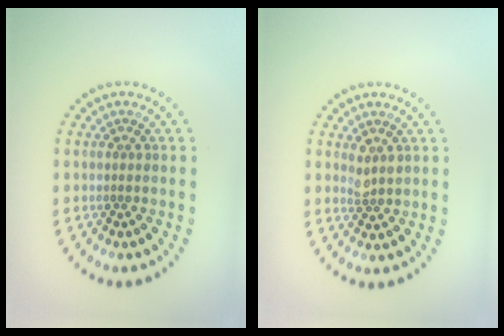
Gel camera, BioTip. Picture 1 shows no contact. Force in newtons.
{"total": 1.4, "press": 1.3, "slide": 0.5}